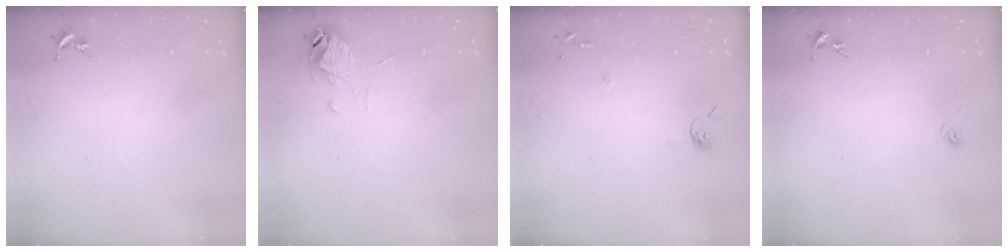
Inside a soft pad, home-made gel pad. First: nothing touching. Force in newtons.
{"total": 6.4, "press": 6.4, "slide": 0.5}
{"total": 6.6, "press": 6.6, "slide": 0.6}
{"total": 3.3, "press": 3.0, "slide": 1.2}